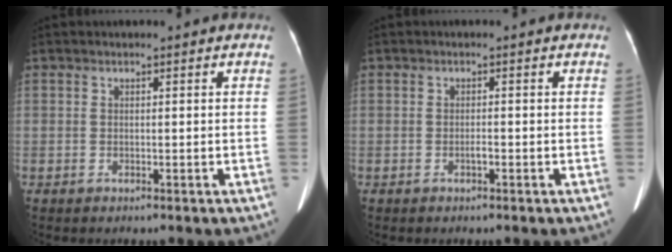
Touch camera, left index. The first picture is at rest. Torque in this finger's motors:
{"motor_torque": [0.19, 0.05, 0.06, 0.03]}